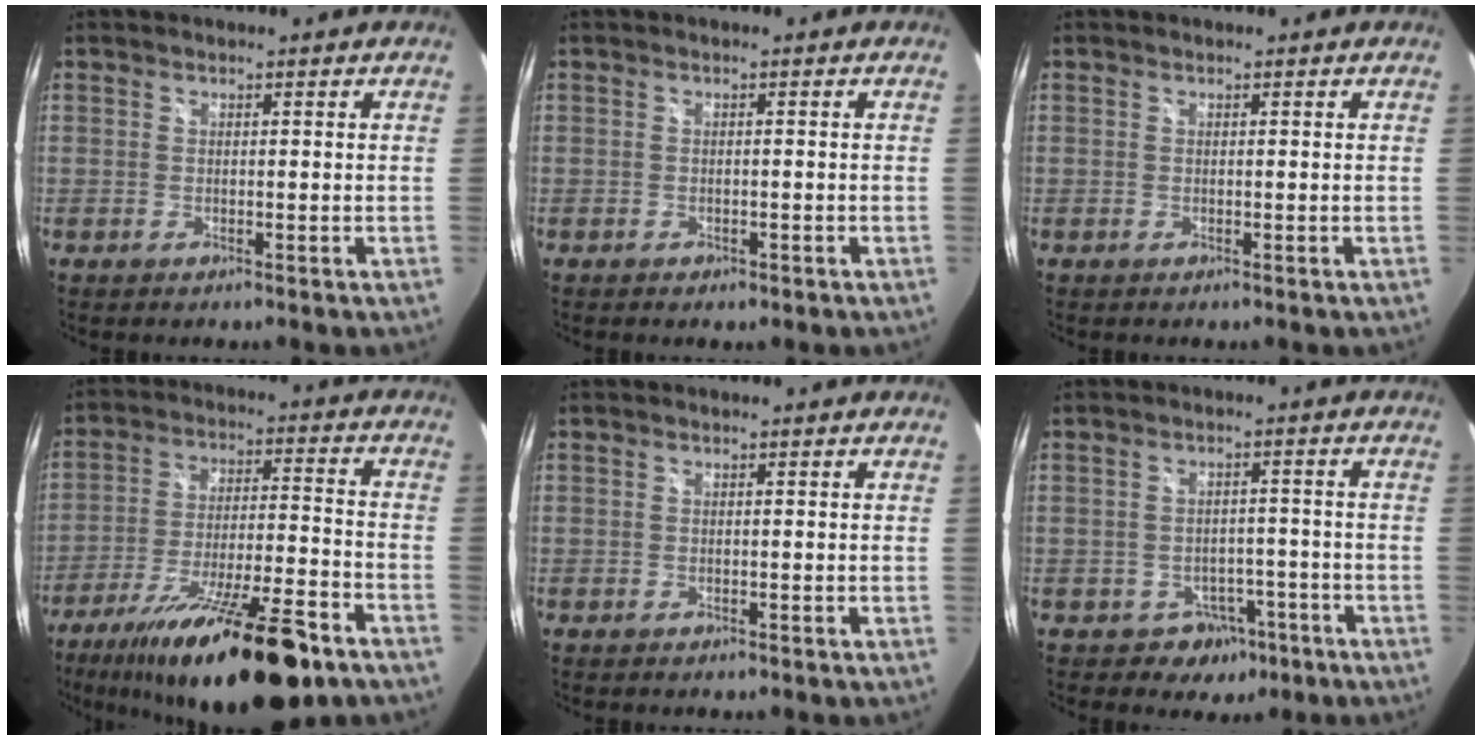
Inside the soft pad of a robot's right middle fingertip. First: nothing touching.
{"total": 1.5, "force": [-1.0, 0.8, 0.7], "torque": [-0.014, -0.003, -0.012]}
{"total": 0.0}
{"total": 23.3, "force": [-16.4, 4.8, 15.8], "torque": [-0.278, -0.039, -0.256]}
{"total": 0.0}
{"total": 5.3, "force": [-3.1, 4.2, 1.2], "torque": [-0.030, 0.020, -0.027]}